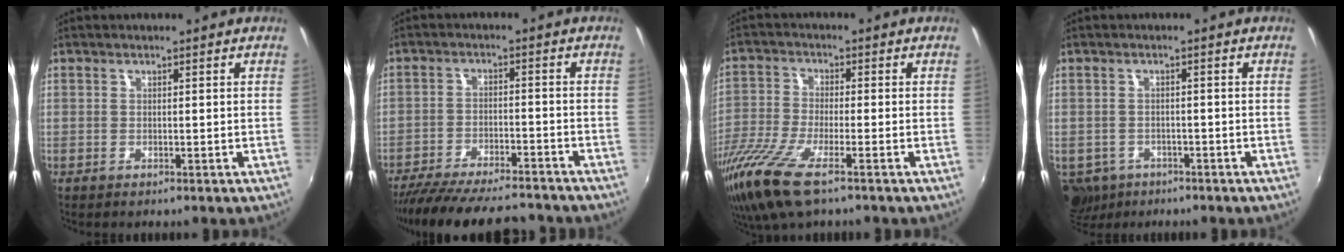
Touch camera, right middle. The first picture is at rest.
{"total": 18.6, "force": [-16.3, 3.9, 8.1], "torque": [-0.165, -0.029, -0.246]}
{"total": 13.2, "force": [-8.6, 2.9, 9.6], "torque": [-0.219, -0.049, -0.172]}
{"total": 9.0, "force": [-4.9, 6.6, 3.8], "torque": [-0.105, -0.025, -0.071]}